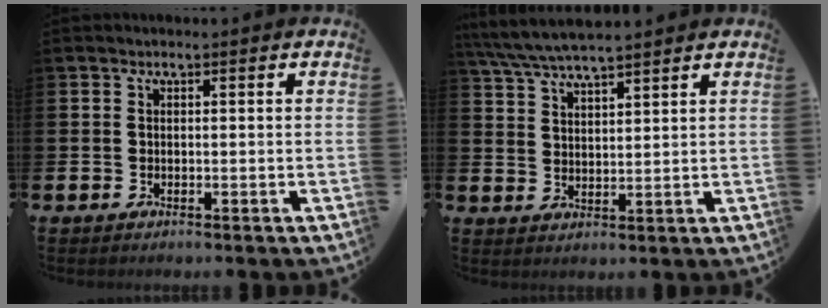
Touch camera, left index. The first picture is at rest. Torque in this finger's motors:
{"motor_torque": [0.36, -0.26, 0.64, 0.21]}